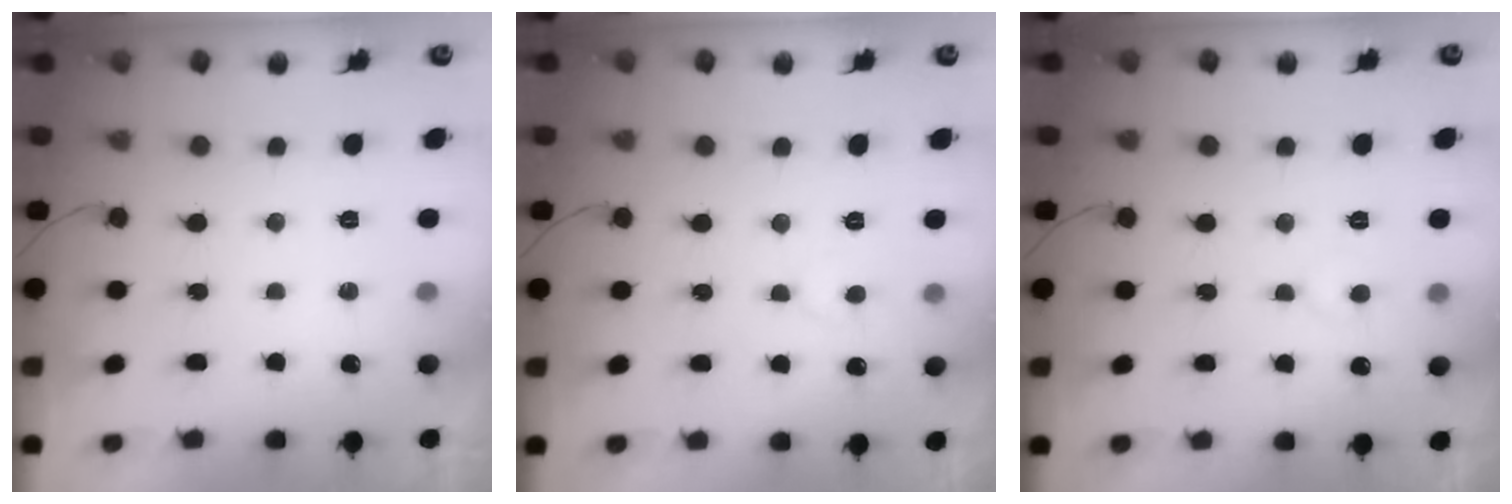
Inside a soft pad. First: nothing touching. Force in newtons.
{"total": 4.2, "press": 4.1, "slide": 0.5}
{"total": 5.5, "press": 5.5, "slide": 0.5}